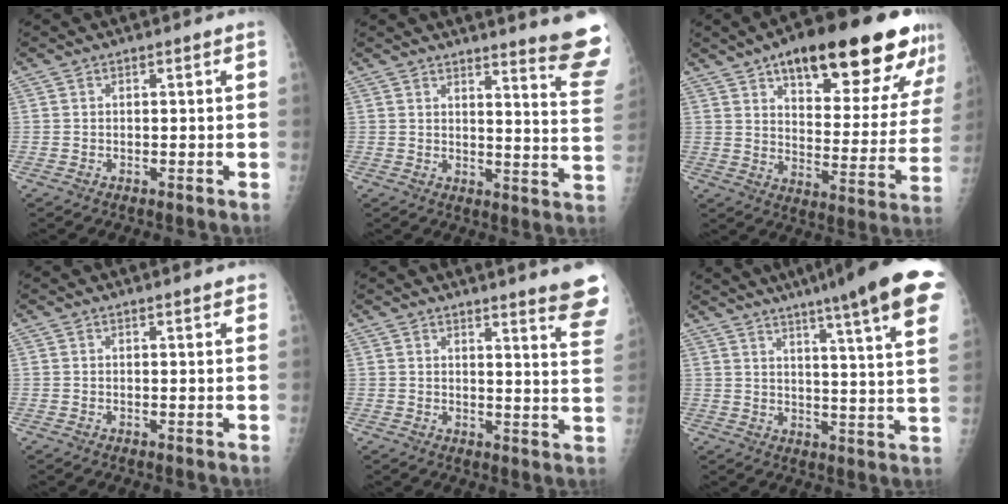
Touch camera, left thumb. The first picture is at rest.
{"total": 13.4, "force": [11.9, -0.3, 6.3], "torque": [-0.061, -0.131, 0.125]}
{"total": 26.6, "force": [16.1, 9.1, 19.1], "torque": [-0.226, -0.040, 0.232]}
{"total": 2.0, "force": [1.7, 0.4, 1.0], "torque": [-0.006, 0.000, 0.018]}
{"total": 11.0, "force": [9.4, 0.0, 5.7], "torque": [-0.045, -0.081, 0.092]}
{"total": 23.1, "force": [15.5, 1.7, 17.1], "torque": [-0.231, -0.055, 0.193]}